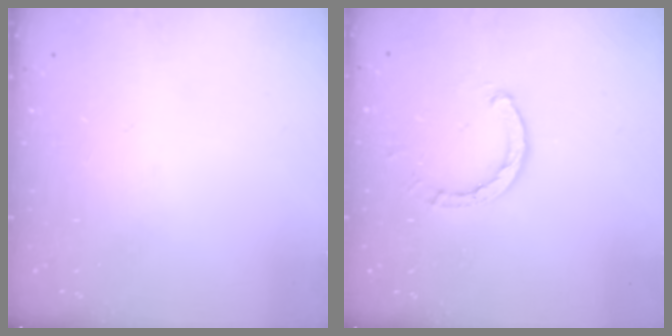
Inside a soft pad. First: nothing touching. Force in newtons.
{"total": 2.6, "press": 2.6, "slide": 0.3}